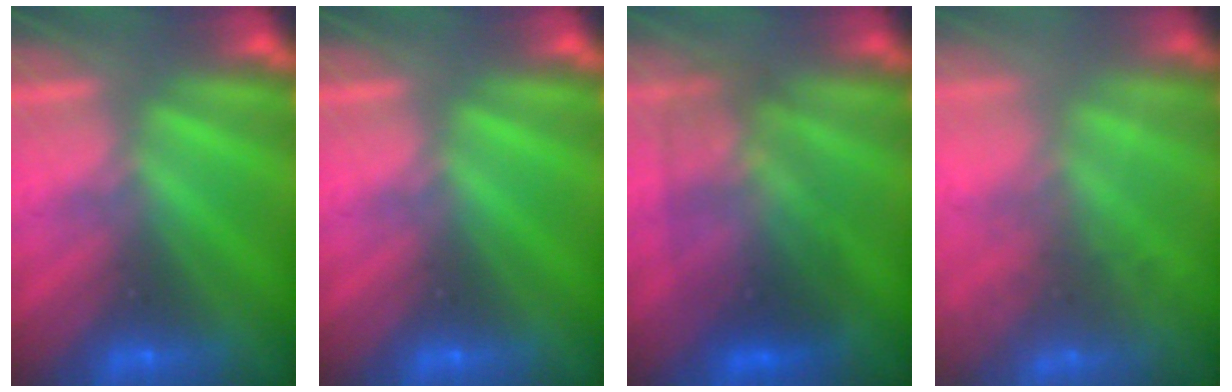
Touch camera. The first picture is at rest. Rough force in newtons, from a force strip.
{"total": 0.0}
{"total": 2.9}
{"total": 5.8}